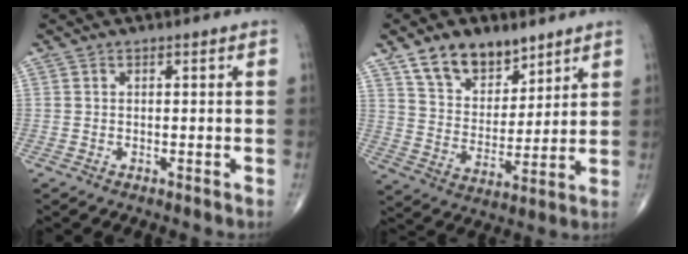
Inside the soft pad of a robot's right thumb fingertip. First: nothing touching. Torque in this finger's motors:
{"motor_torque": [-1.04, 1.36, 0.62, 0.54, 0.06]}